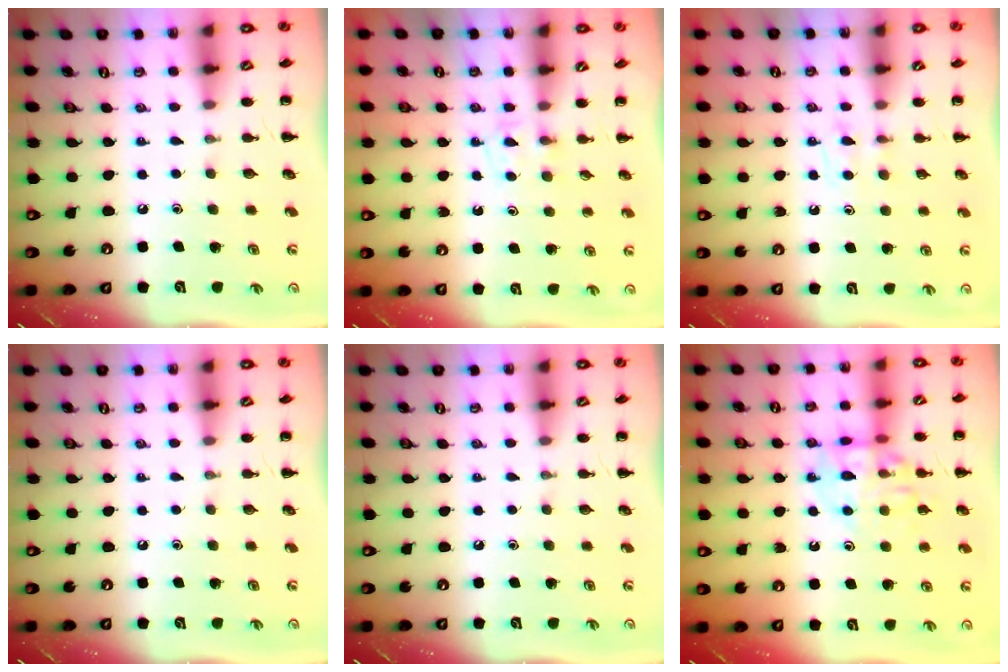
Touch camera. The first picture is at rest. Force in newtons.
{"total": 3.4, "press": 3.1, "slide": 1.5}
{"total": 4.0, "press": 3.6, "slide": 1.7}
{"total": 0.0}
{"total": 0.0}
{"total": 12.3, "press": 12.2, "slide": 1.5}